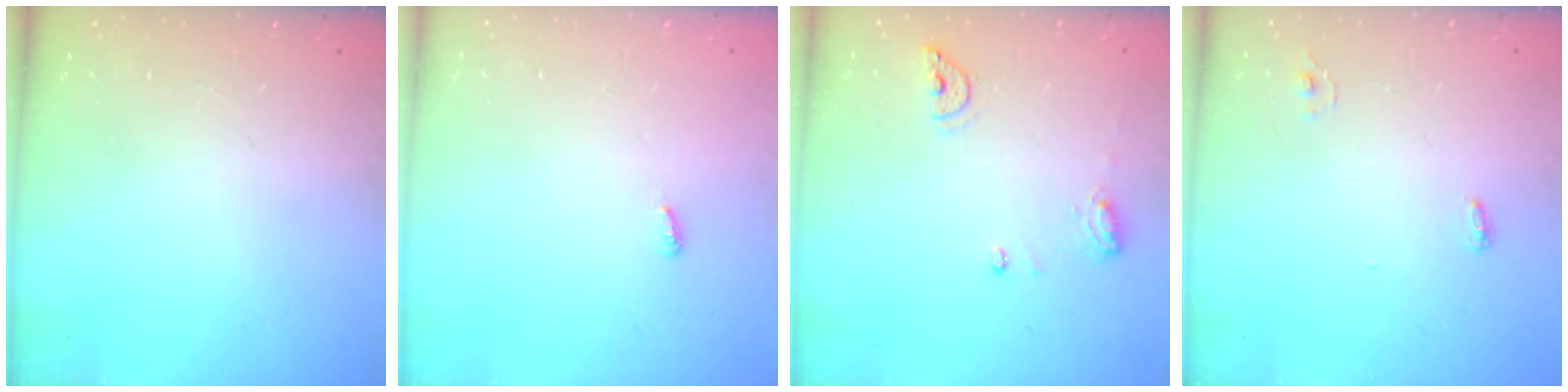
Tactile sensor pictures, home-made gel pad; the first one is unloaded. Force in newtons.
{"total": 2.9, "press": 2.9, "slide": 0.2}
{"total": 7.9, "press": 7.8, "slide": 1.1}
{"total": 4.1, "press": 3.5, "slide": 2.2}